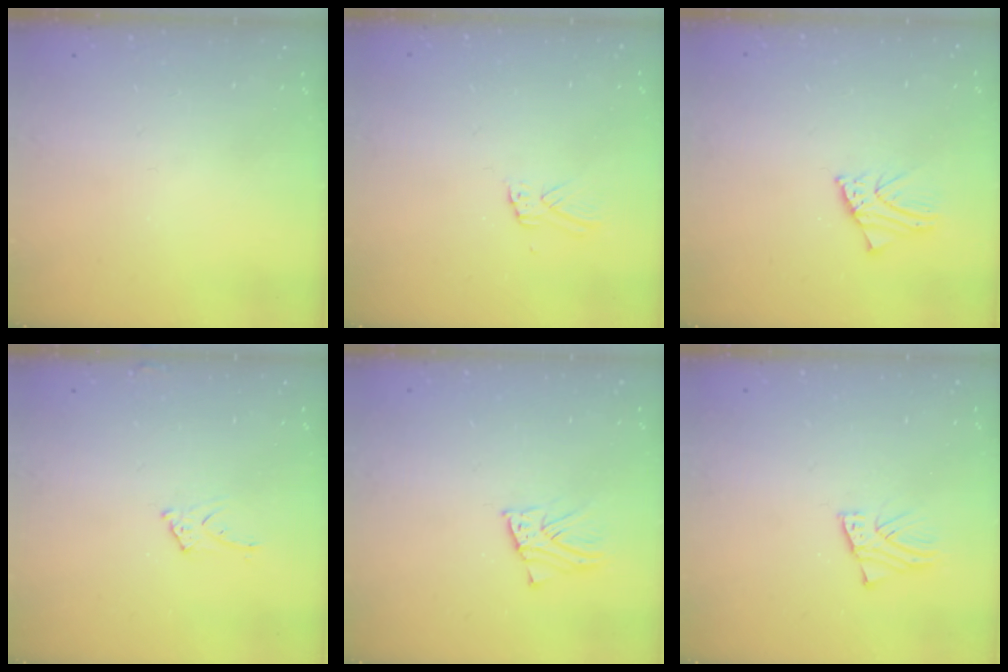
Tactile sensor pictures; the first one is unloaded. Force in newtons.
{"total": 2.9, "press": 2.9, "slide": 0.2}
{"total": 2.1, "press": 2.0, "slide": 0.3}
{"total": 6.8, "press": 6.8, "slide": 0.4}
{"total": 3.9, "press": 3.9, "slide": 0.2}
{"total": 2.0, "press": 2.0, "slide": 0.1}